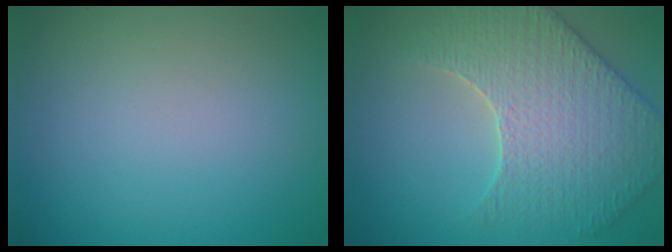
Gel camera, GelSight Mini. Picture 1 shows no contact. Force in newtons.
{"total": 5.5, "press": 5.2, "slide": 1.8}